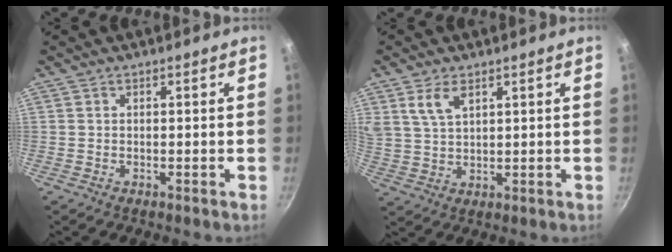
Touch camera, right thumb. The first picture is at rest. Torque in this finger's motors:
{"motor_torque": [0.04, 0.26, 0.82, 0.59, 0.18]}